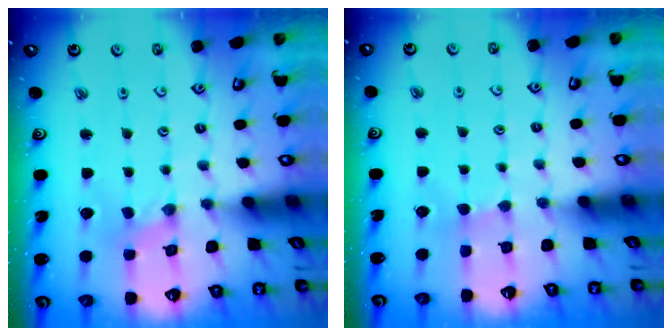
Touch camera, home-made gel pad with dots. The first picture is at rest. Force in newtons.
{"total": 2.3, "press": 2.2, "slide": 0.4}